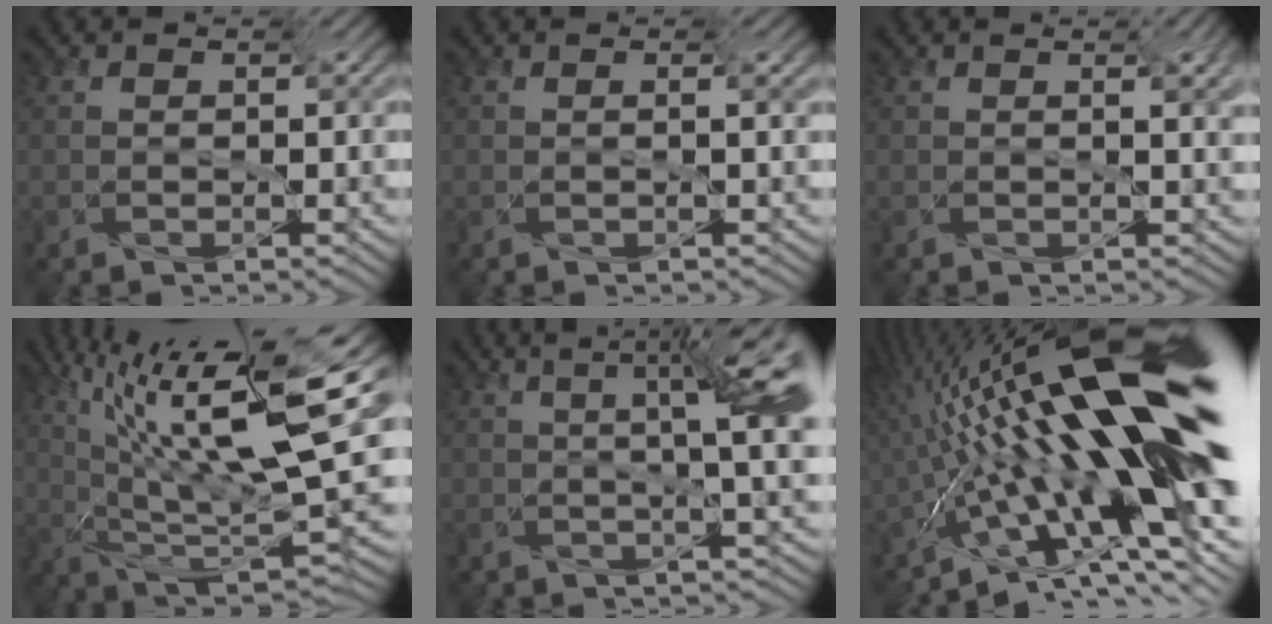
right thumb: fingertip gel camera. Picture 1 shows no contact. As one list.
[{"total": 1.2, "force": [0.2, -0.2, 1.1], "torque": [-0.015, 0.006, 0.001]}, {"total": 3.7, "force": [1.4, 0.9, 3.3], "torque": [-0.030, 0.011, 0.013]}, {"total": 16.9, "force": [4.8, 5.2, 15.4], "torque": [-0.251, 0.043, 0.085]}, {"total": 11.7, "force": [3.0, 3.2, 10.8], "torque": [-0.134, 0.032, 0.040]}, {"total": 19.3, "force": [-1.3, 4.8, 18.7], "torque": [-0.293, 0.033, -0.039]}]